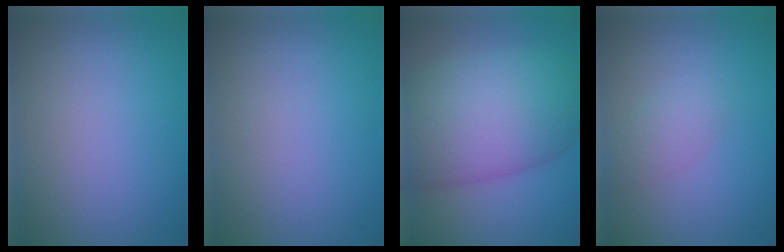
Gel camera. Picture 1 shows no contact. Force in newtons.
{"total": 0.0}
{"total": 11.4, "press": 11.4, "slide": 0.5}
{"total": 1.8, "press": 1.8, "slide": 0.0}